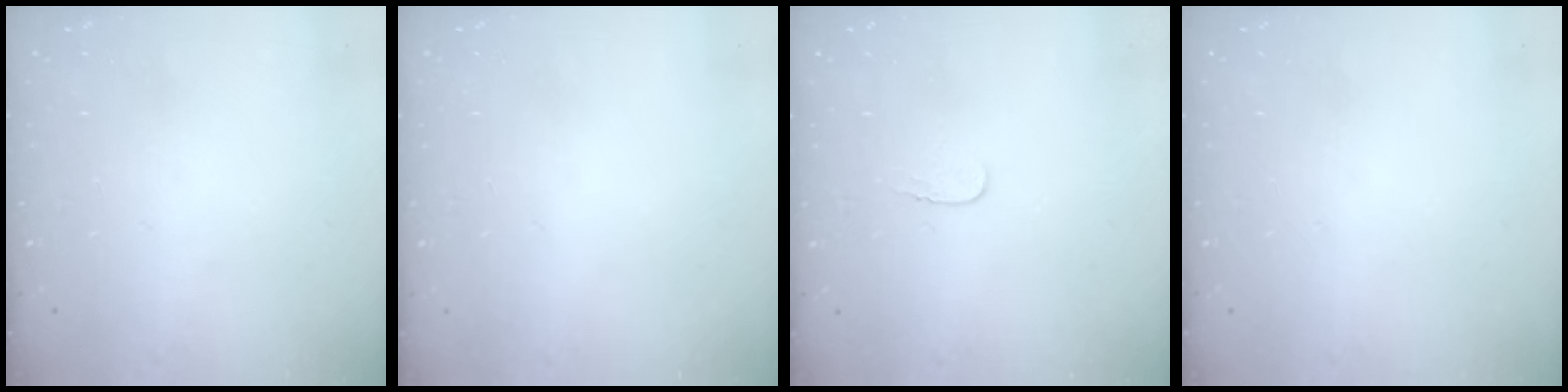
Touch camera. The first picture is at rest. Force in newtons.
{"total": 0.6, "press": 0.6, "slide": 0.2}
{"total": 3.6, "press": 3.6, "slide": 0.4}
{"total": 0.0}